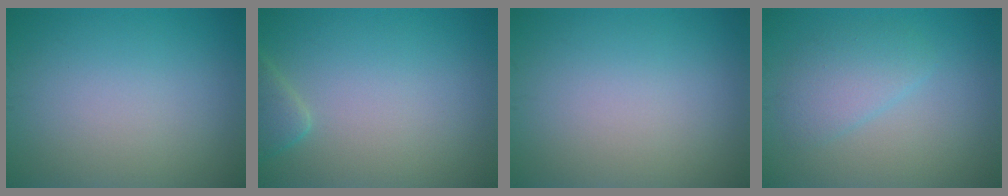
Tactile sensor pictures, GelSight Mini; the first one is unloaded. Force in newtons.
{"total": 1.8, "press": 1.8, "slide": 0.2}
{"total": 0.0}
{"total": 2.8, "press": 2.7, "slide": 0.2}